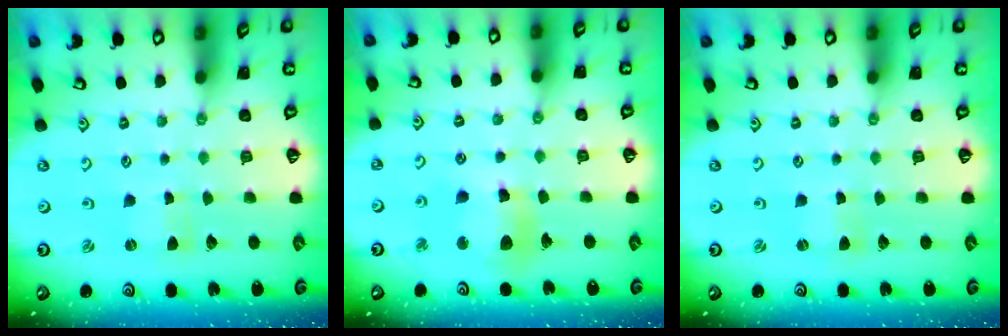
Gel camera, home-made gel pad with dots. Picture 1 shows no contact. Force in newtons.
{"total": 10.3, "press": 10.2, "slide": 1.4}
{"total": 0.7, "press": 0.7, "slide": 0.3}